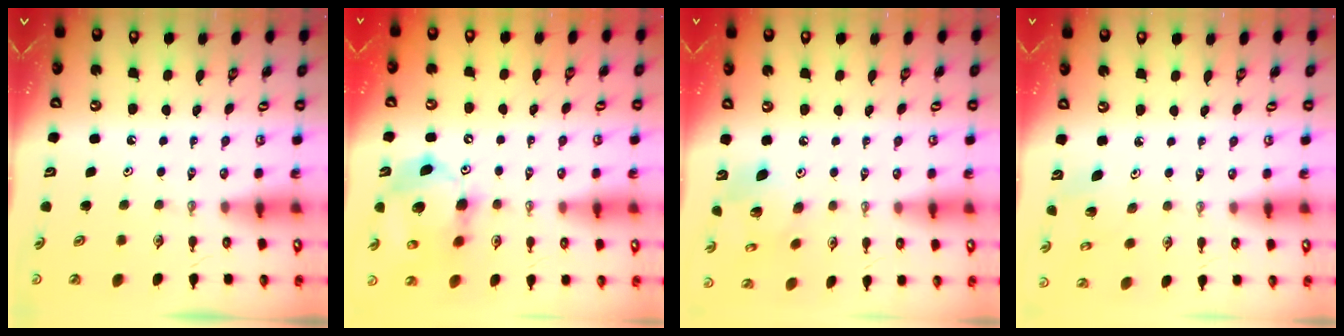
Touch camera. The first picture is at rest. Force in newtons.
{"total": 14.7, "press": 14.4, "slide": 2.6}
{"total": 9.5, "press": 9.5, "slide": 0.4}
{"total": 3.5, "press": 3.5, "slide": 0.2}